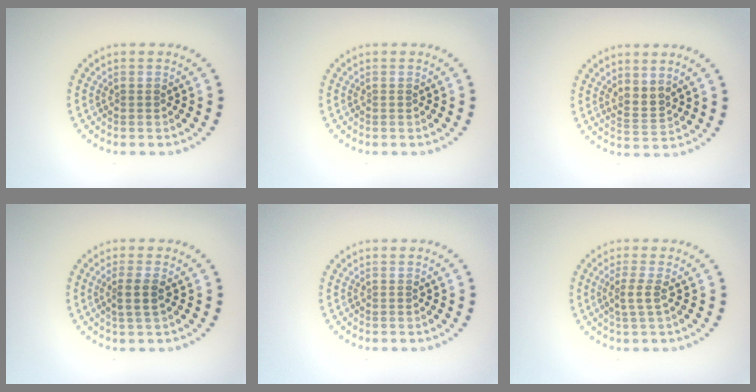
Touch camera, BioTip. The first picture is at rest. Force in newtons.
{"total": 0.0}
{"total": 2.0, "press": 1.4, "slide": 1.4}
{"total": 1.9, "press": 1.7, "slide": 0.8}
{"total": 0.0}
{"total": 1.7, "press": 1.3, "slide": 1.1}